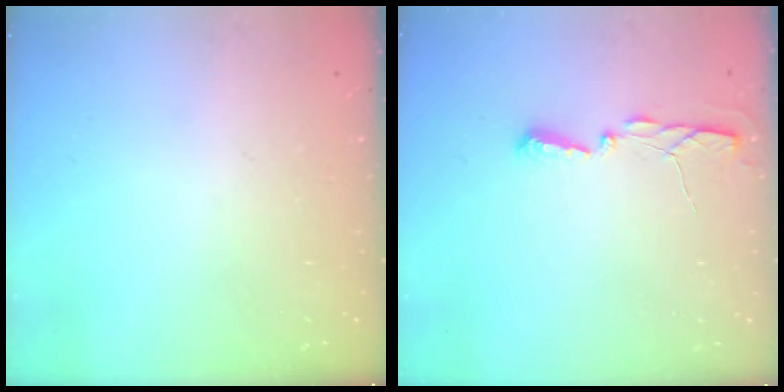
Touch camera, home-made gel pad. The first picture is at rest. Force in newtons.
{"total": 3.9, "press": 3.9, "slide": 0.4}